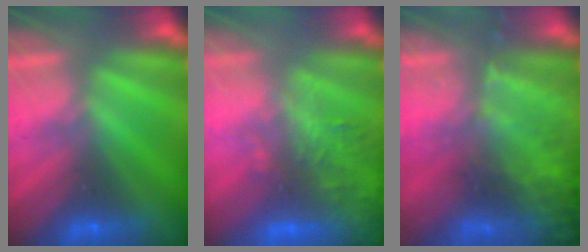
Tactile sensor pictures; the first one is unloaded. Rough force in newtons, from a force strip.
{"total": 5.8}
{"total": 9.8}